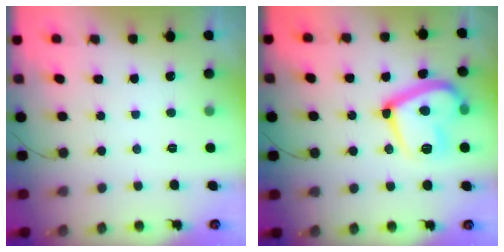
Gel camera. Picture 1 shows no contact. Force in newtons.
{"total": 17.3, "press": 17.3, "slide": 1.5}